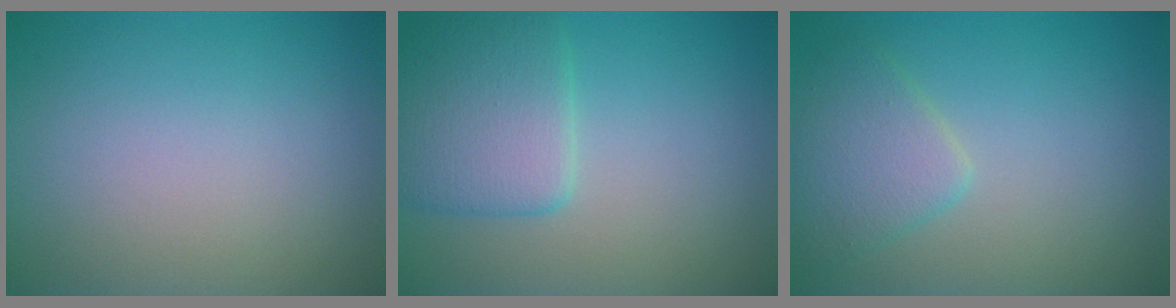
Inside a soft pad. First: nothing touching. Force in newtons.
{"total": 4.4, "press": 4.4, "slide": 0.1}
{"total": 3.2, "press": 3.2, "slide": 0.1}